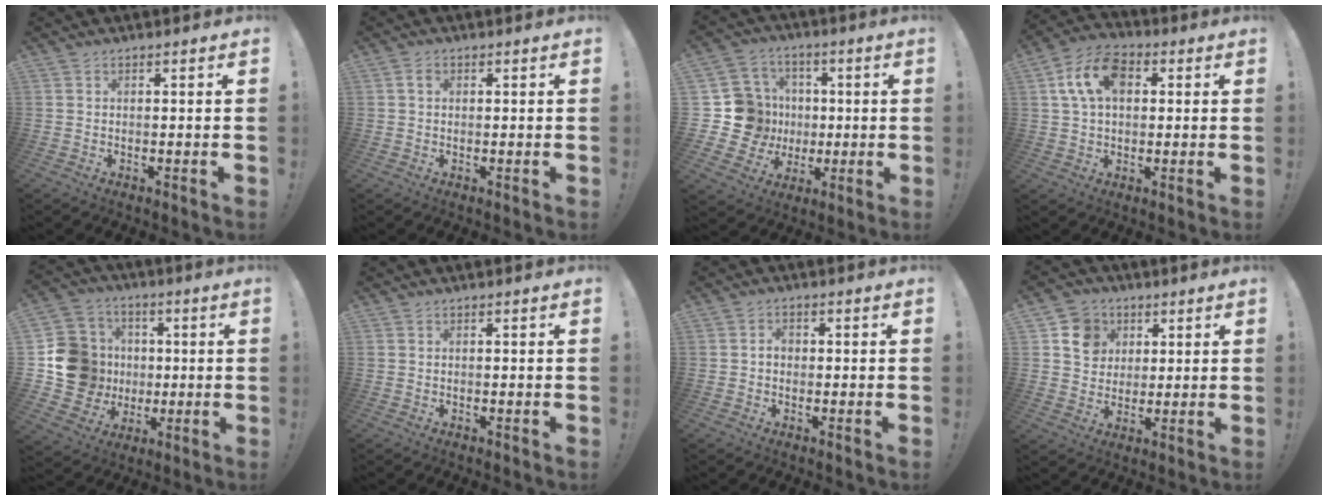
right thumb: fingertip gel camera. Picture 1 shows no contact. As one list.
[{"total": 1.5, "force": [0.6, 0.8, 1.2], "torque": [-0.021, 0.002, 0.010]}, {"total": 16.8, "force": [-0.5, 15.5, 6.4], "torque": [-0.104, 0.014, 0.022]}, {"total": 12.7, "force": [3.6, 8.5, 8.7], "torque": [-0.152, 0.011, 0.071]}, {"total": 18.7, "force": [-0.1, 17.1, 7.6], "torque": [-0.132, 0.011, 0.031]}, {"total": 0.0}, {"total": 2.3, "force": [-0.5, 1.8, 1.3], "torque": [-0.018, 0.005, -0.012]}, {"total": 9.8, "force": [3.5, 8.8, 2.5], "torque": [-0.037, -0.015, 0.075]}]